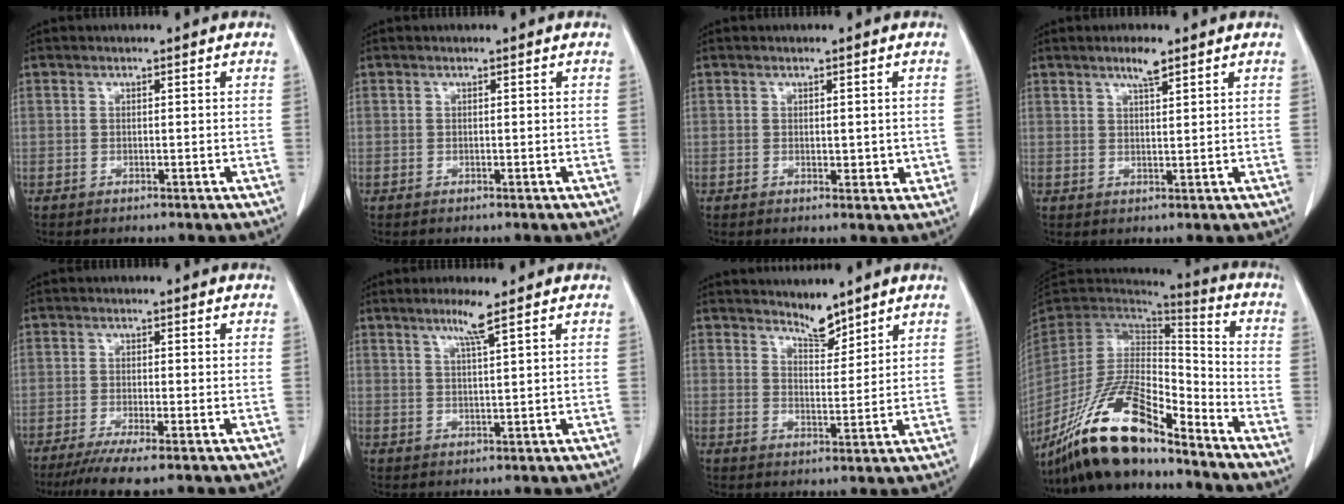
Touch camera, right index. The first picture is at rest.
{"total": 0.0}
{"total": 2.2, "force": [0.2, 1.3, 1.7], "torque": [-0.017, -0.004, 0.008]}
{"total": 3.0, "force": [2.1, 0.4, 2.0], "torque": [-0.040, 0.001, 0.037]}
{"total": 6.0, "force": [-4.3, 0.0, 4.2], "torque": [-0.065, -0.014, -0.072]}
{"total": 3.6, "force": [2.3, -0.7, 2.7], "torque": [-0.053, -0.003, 0.045]}
{"total": 3.8, "force": [3.6, 0.9, 0.8], "torque": [-0.012, -0.003, 0.065]}
{"total": 18.4, "force": [-14.0, 4.0, 11.2], "torque": [-0.223, -0.011, -0.262]}